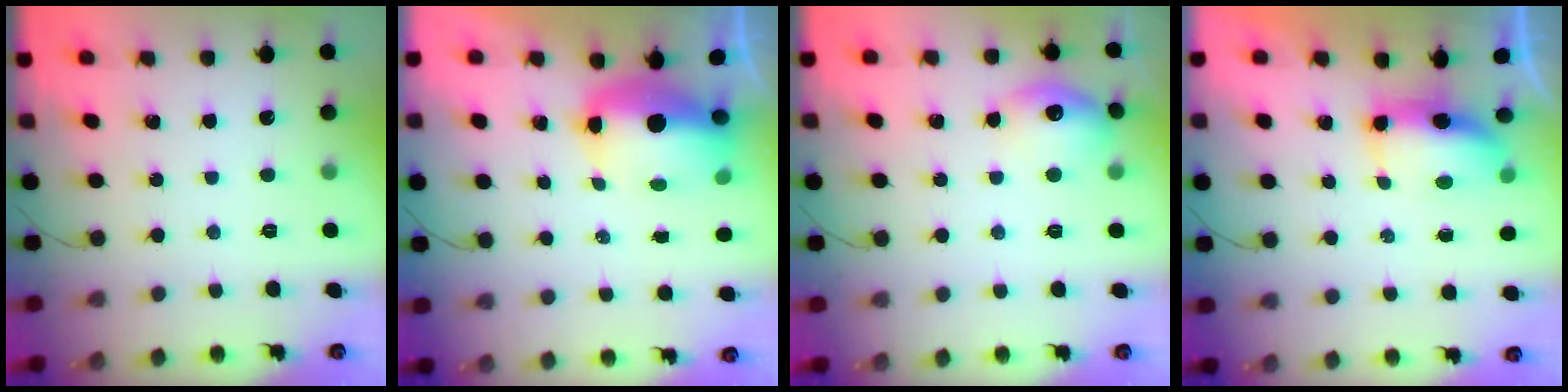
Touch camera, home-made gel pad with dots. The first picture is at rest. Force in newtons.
{"total": 11.1, "press": 10.8, "slide": 2.6}
{"total": 11.8, "press": 11.8, "slide": 0.6}
{"total": 7.4, "press": 7.1, "slide": 2.1}